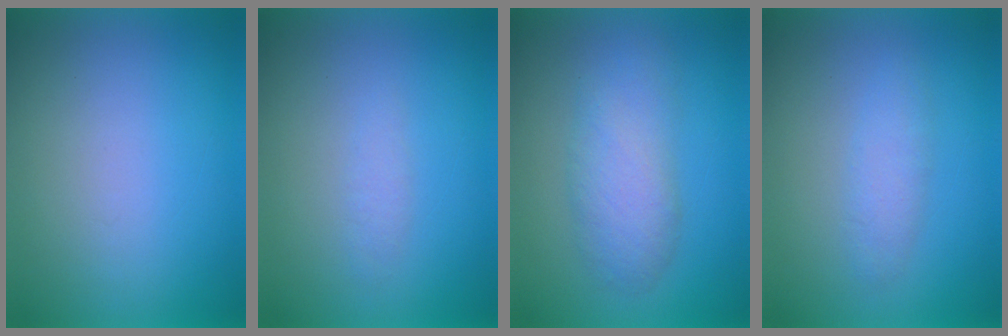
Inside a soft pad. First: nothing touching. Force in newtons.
{"total": 1.4}
{"total": 4.2}
{"total": 2.4}